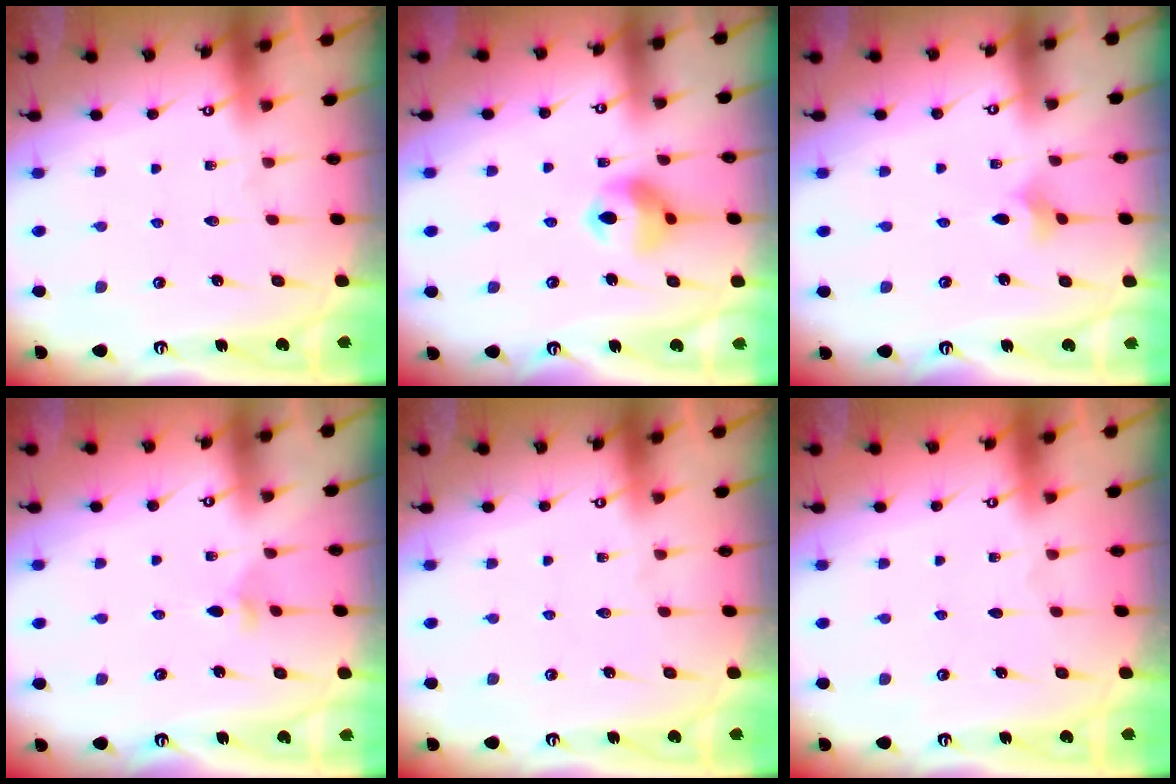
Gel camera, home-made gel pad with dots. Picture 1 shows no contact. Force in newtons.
{"total": 10.3, "press": 10.2, "slide": 1.3}
{"total": 1.9, "press": 1.8, "slide": 0.5}
{"total": 2.7, "press": 2.6, "slide": 0.7}
{"total": 0.0}
{"total": 0.0}